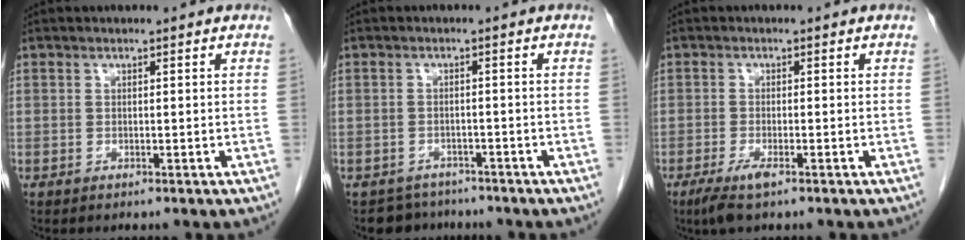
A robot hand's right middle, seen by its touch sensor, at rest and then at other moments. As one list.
[{"total": 3.8, "force": [-3.3, 1.8, -0.7], "torque": [0.008, 0.003, -0.052]}, {"total": 3.5, "force": [-2.1, 0.5, 2.7], "torque": [-0.059, -0.009, -0.040]}]